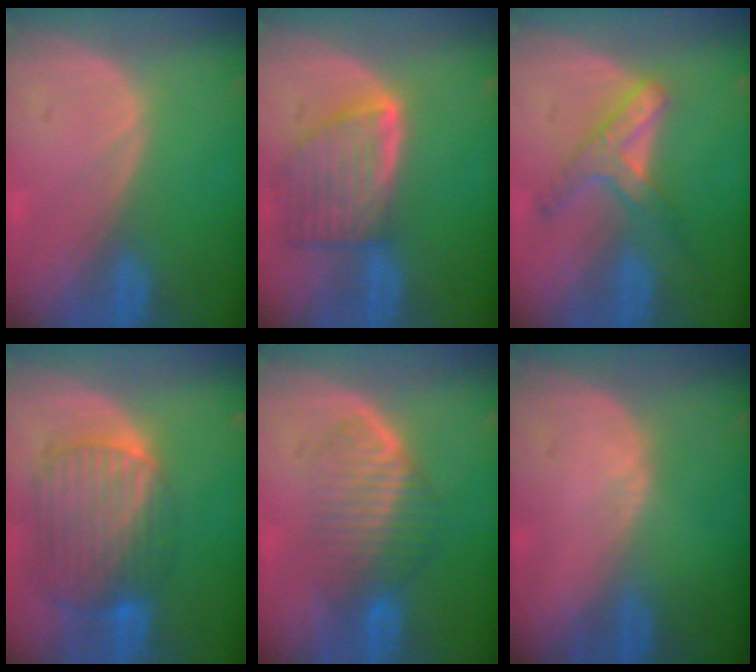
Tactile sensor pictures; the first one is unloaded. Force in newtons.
{"total": 8.0, "press": 7.3, "slide": 3.4}
{"total": 5.9, "press": 5.6, "slide": 1.7}
{"total": 10.4, "press": 8.8, "slide": 5.6}
{"total": 6.7, "press": 6.4, "slide": 1.7}
{"total": 0.7, "press": 0.4, "slide": 0.5}